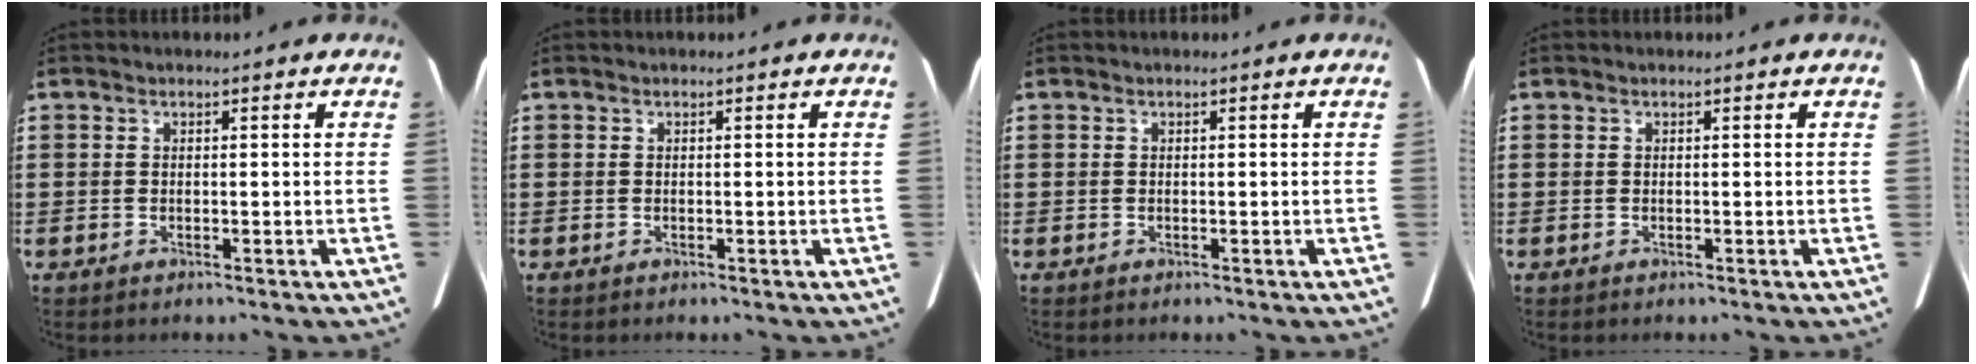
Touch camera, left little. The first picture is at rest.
{"total": 0.0}
{"total": 0.0}
{"total": 0.0}